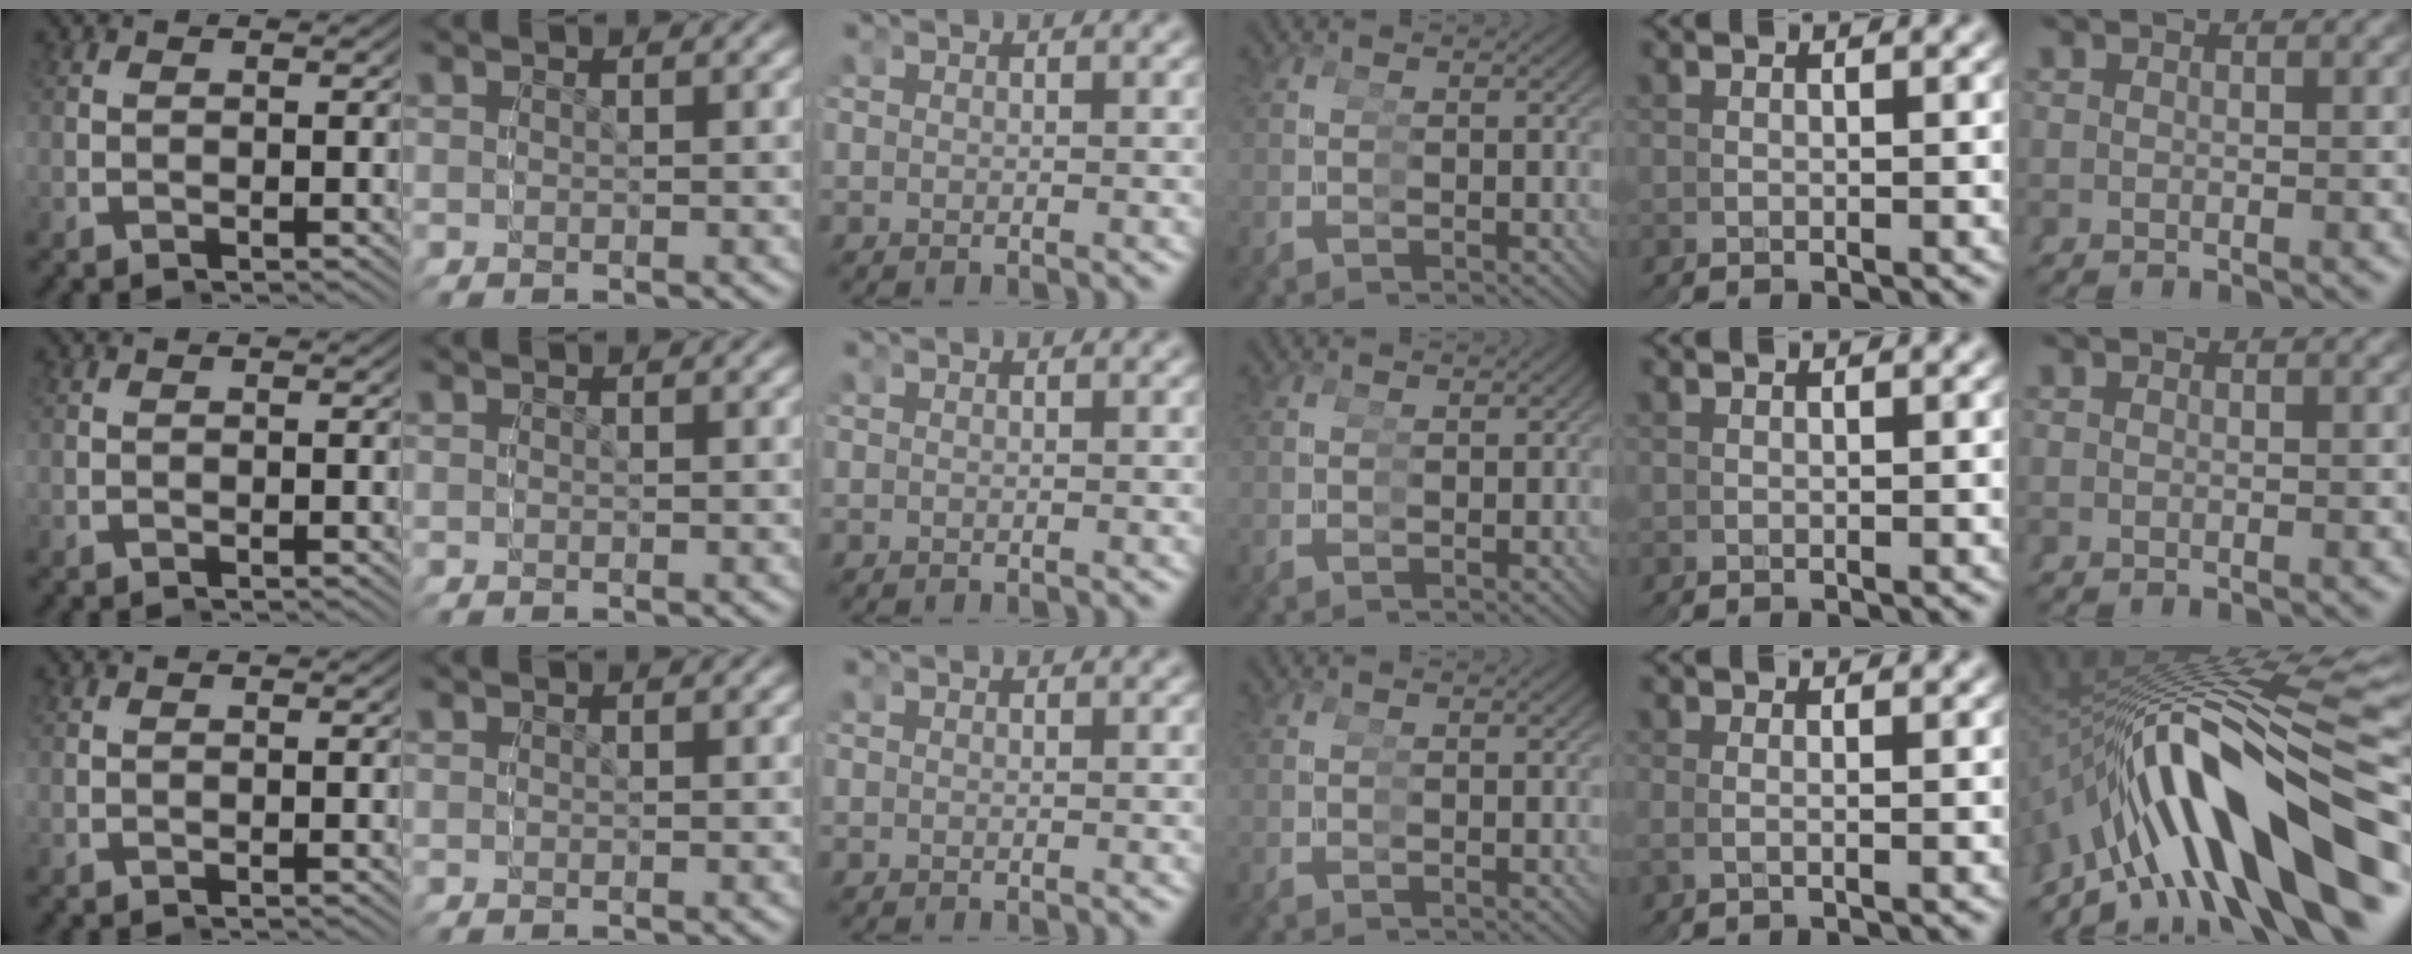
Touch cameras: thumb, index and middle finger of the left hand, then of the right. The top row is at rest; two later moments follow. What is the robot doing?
{"motion": "grasp_and_lifting", "object": "cup"}